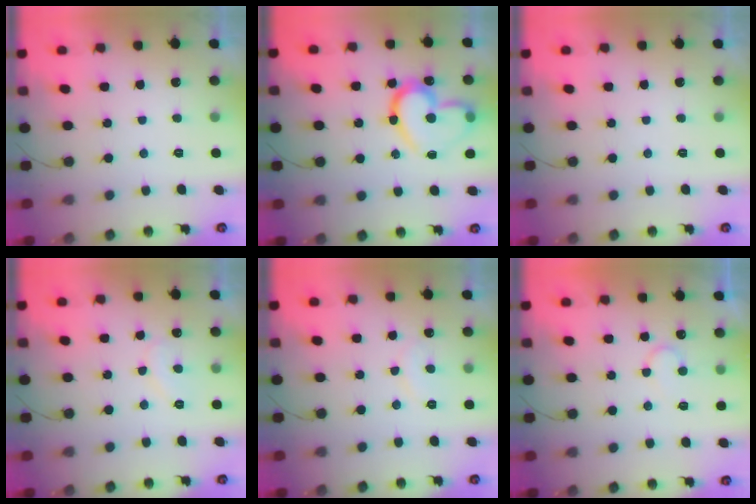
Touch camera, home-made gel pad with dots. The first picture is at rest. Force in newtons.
{"total": 19.9, "press": 19.8, "slide": 1.8}
{"total": 0.0}
{"total": 8.3, "press": 8.3, "slide": 0.5}
{"total": 7.1, "press": 7.1, "slide": 0.5}
{"total": 5.8, "press": 5.8, "slide": 0.5}